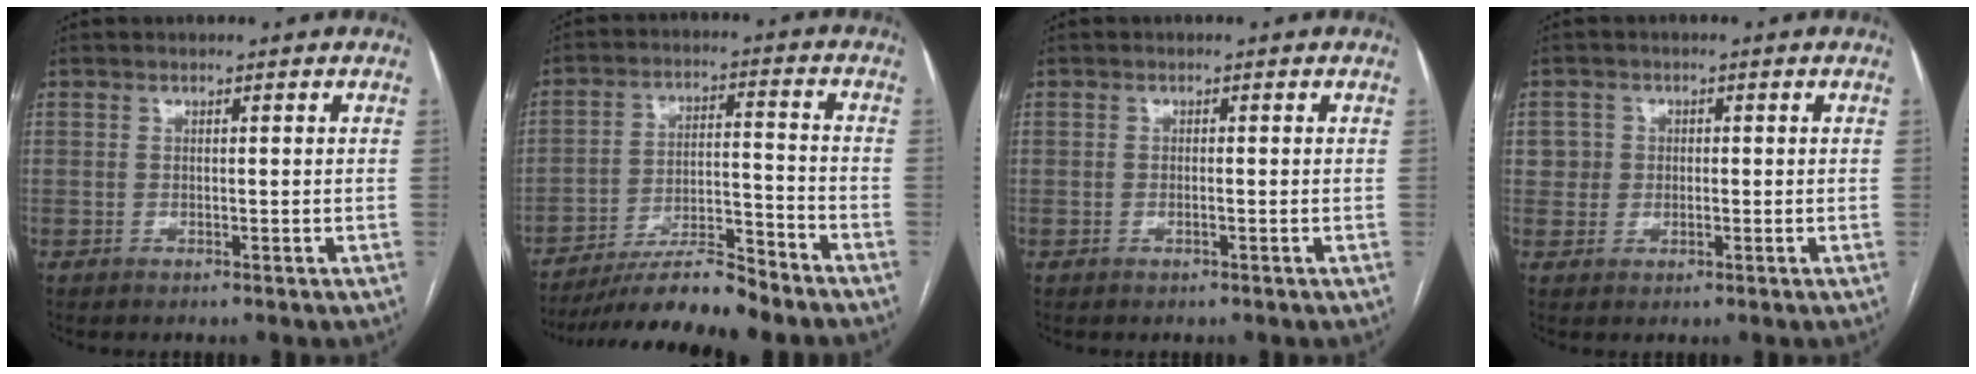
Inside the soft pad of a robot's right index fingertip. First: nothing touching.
{"total": 11.8, "force": [-10.5, 0.5, 5.2], "torque": [-0.080, 0.001, -0.183]}
{"total": 0.6, "force": [-0.2, 0.1, 0.5], "torque": [-0.011, 0.000, -0.002]}
{"total": 2.9, "force": [0.3, 2.9, 0.2], "torque": [0.012, 0.006, 0.003]}